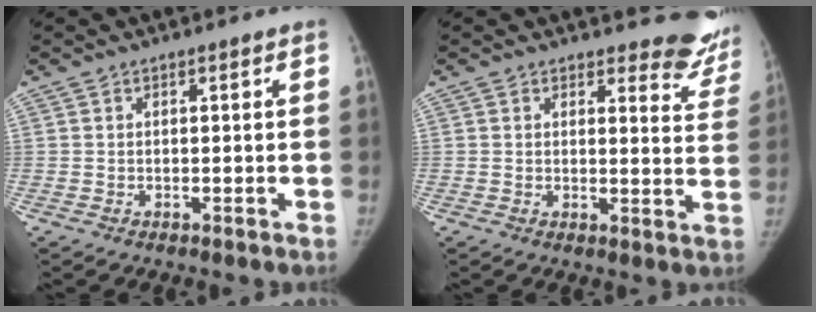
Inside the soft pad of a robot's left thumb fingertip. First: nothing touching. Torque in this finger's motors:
{"motor_torque": [2.98, 1.37, 0.81, -0.72, 0.08]}